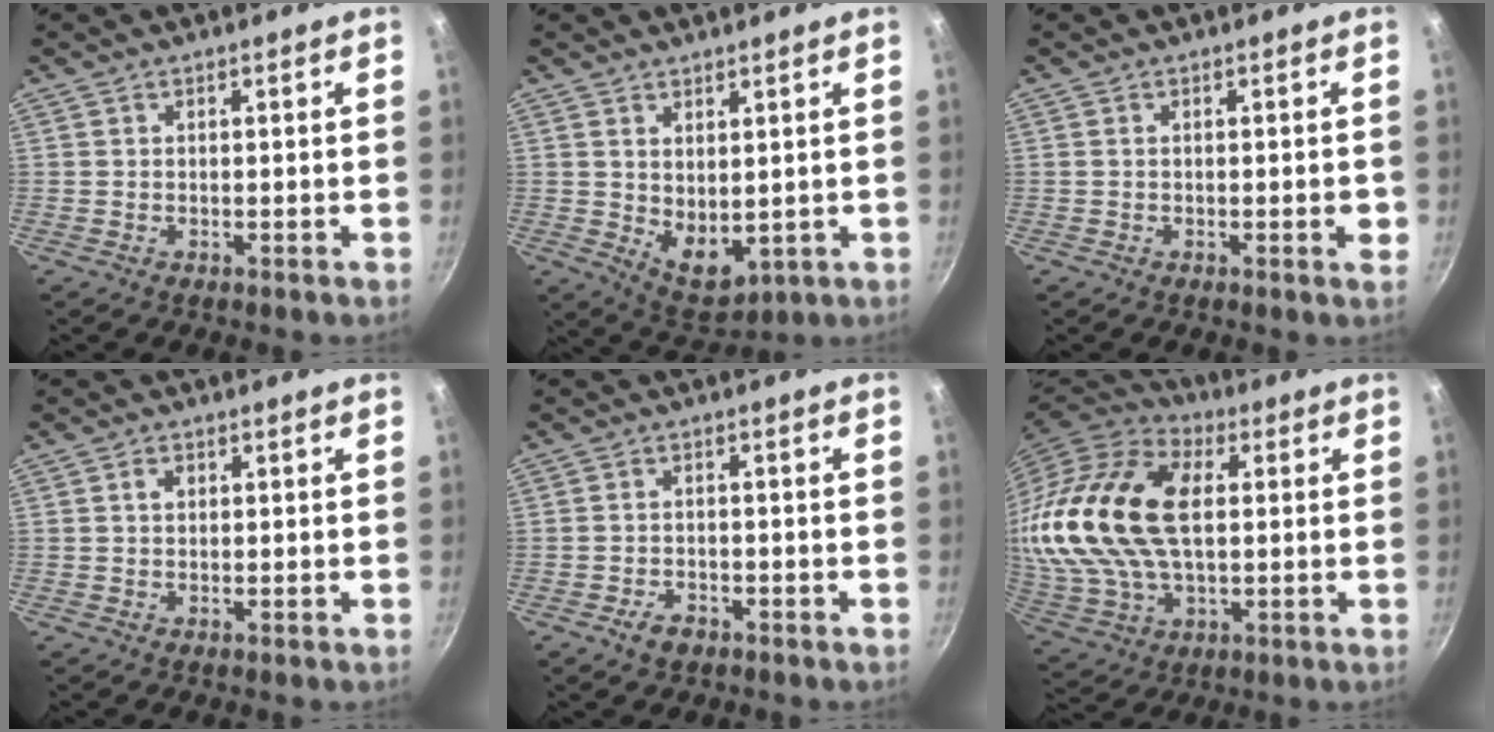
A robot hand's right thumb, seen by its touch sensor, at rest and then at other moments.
{"total": 7.1, "force": [1.4, 4.3, 5.5], "torque": [-0.071, -0.027, 0.043]}
{"total": 2.2, "force": [-0.4, 0.5, 2.1], "torque": [-0.022, -0.002, -0.007]}
{"total": 1.6, "force": [0.4, 1.3, 1.0], "torque": [-0.011, 0.004, 0.006]}
{"total": 3.1, "force": [-1.9, 1.8, 1.5], "torque": [-0.023, 0.014, -0.032]}
{"total": 24.6, "force": [4.0, 15.1, 19.0], "torque": [-0.360, 0.005, 0.071]}